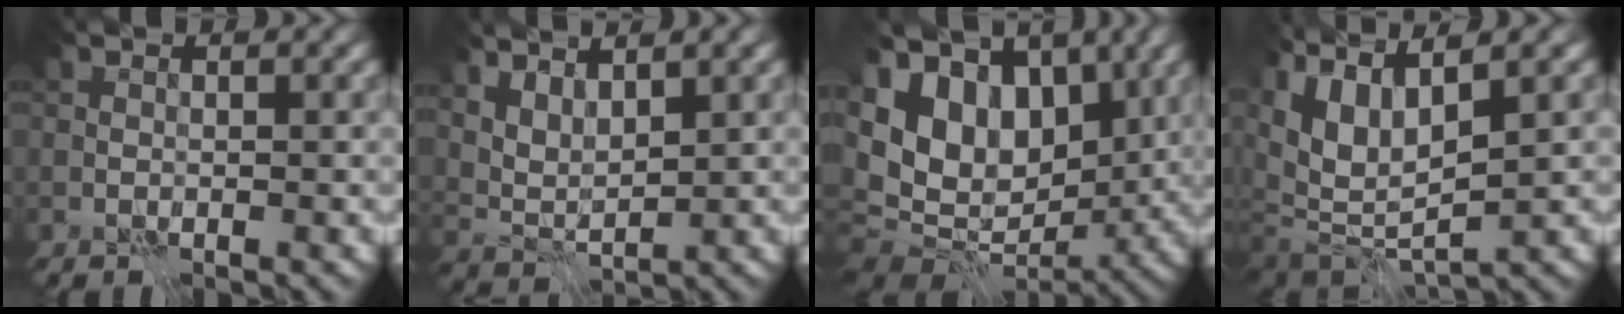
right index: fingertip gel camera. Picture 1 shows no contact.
{"total": 3.4, "force": [2.7, 1.2, 1.7], "torque": [-0.036, -0.002, 0.059]}
{"total": 12.5, "force": [3.6, 7.9, 9.0], "torque": [-0.172, 0.015, 0.057]}
{"total": 8.1, "force": [2.8, 3.5, 6.7], "torque": [-0.147, 0.002, 0.058]}